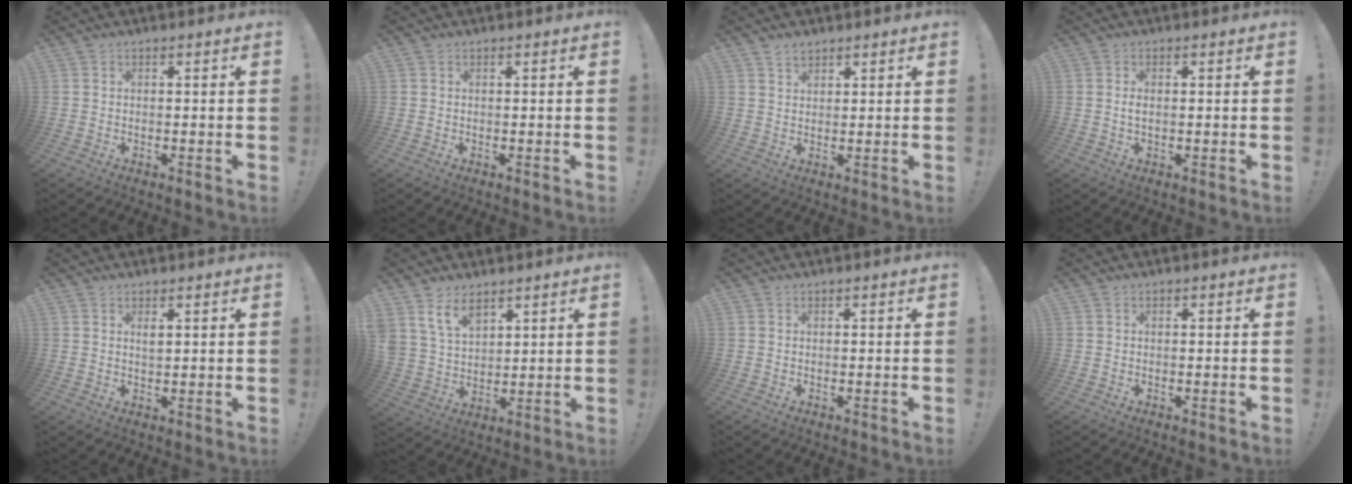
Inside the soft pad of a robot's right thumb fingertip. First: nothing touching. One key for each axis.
{"total": 0.0}
{"total": 2.8, "fx": 2.2, "fy": 1.5, "fz": 0.8, "tx": -0.003, "ty": -0.012, "tz": 0.039}
{"total": 1.5, "fx": -0.1, "fy": 0.6, "fz": 1.4, "tx": -0.020, "ty": 0.000, "tz": -0.004}
{"total": 1.9, "fx": 1.2, "fy": 1.2, "fz": 1.0, "tx": -0.005, "ty": -0.008, "tz": 0.018}
{"total": 8.9, "fx": 6.5, "fy": 4.8, "fz": 3.8, "tx": -0.078, "ty": -0.034, "tz": 0.128}
{"total": 0.0}
{"total": 0.0}